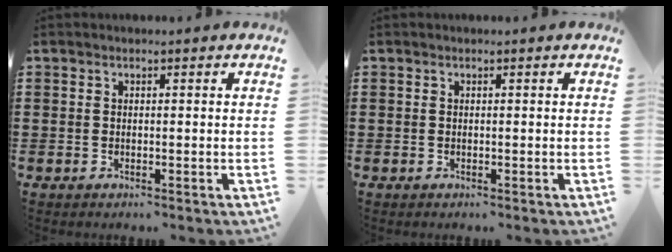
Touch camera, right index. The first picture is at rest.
{"total": 0.0}